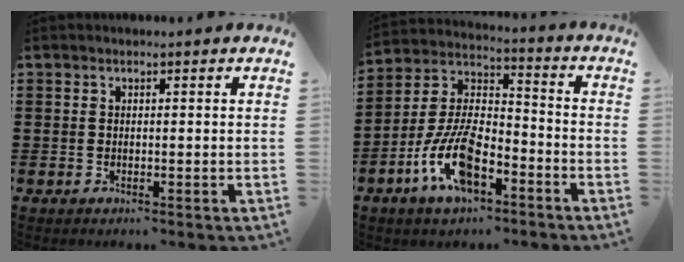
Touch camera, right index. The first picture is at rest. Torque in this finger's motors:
{"motor_torque": [2.14, 0.00, 0.70, 0.21]}